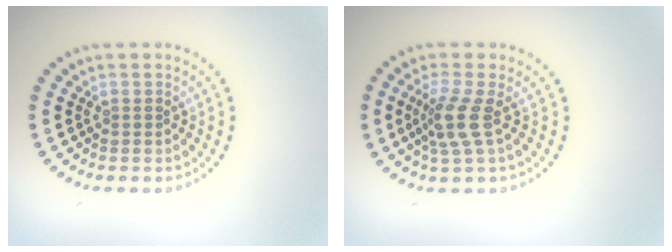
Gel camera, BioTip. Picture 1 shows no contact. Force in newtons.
{"total": 2.9, "press": 2.2, "slide": 1.8}